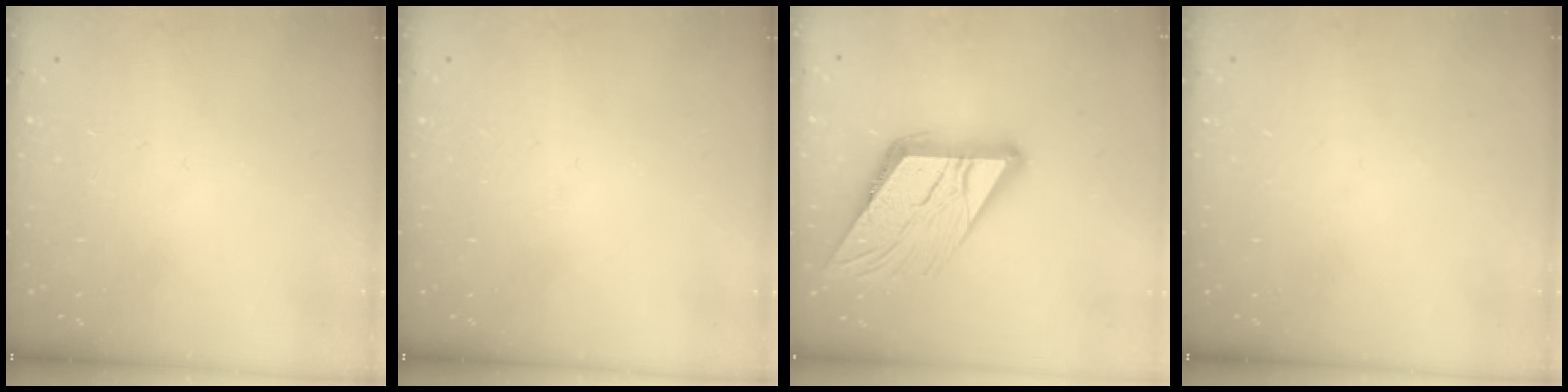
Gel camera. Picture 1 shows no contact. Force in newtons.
{"total": 0.0}
{"total": 20.0, "press": 19.8, "slide": 2.2}
{"total": 0.0}